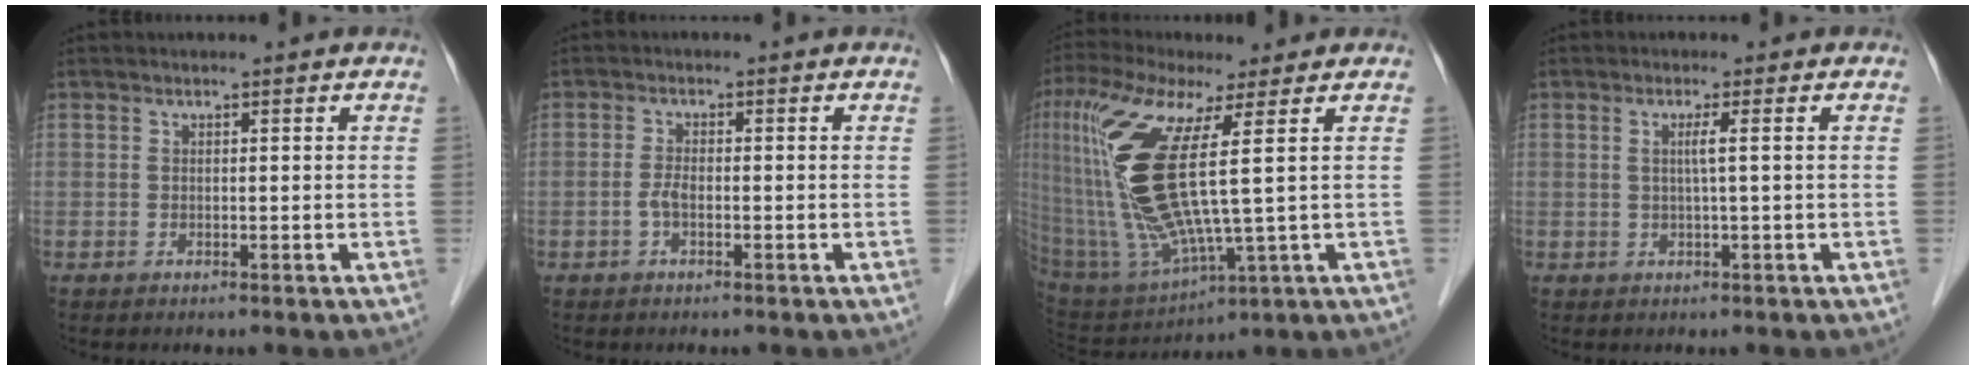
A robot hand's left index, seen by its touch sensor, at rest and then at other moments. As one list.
[{"total": 1.7, "force": [-0.7, 0.5, 1.5], "torque": [-0.032, 0.002, -0.015]}, {"total": 15.9, "force": [3.2, 1.9, 15.4], "torque": [-0.352, -0.007, 0.068]}, {"total": 2.0, "force": [0.3, -0.5, 1.9], "torque": [-0.037, -0.001, 0.005]}]